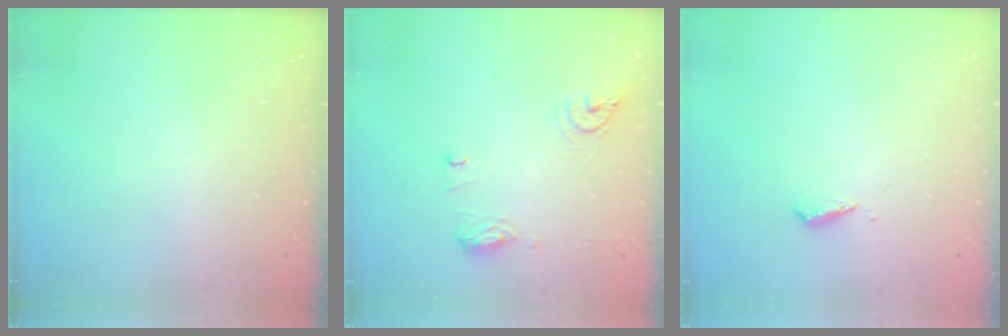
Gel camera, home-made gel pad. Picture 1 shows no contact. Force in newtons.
{"total": 12.8, "press": 10.6, "slide": 7.2}
{"total": 3.0, "press": 3.0, "slide": 0.2}